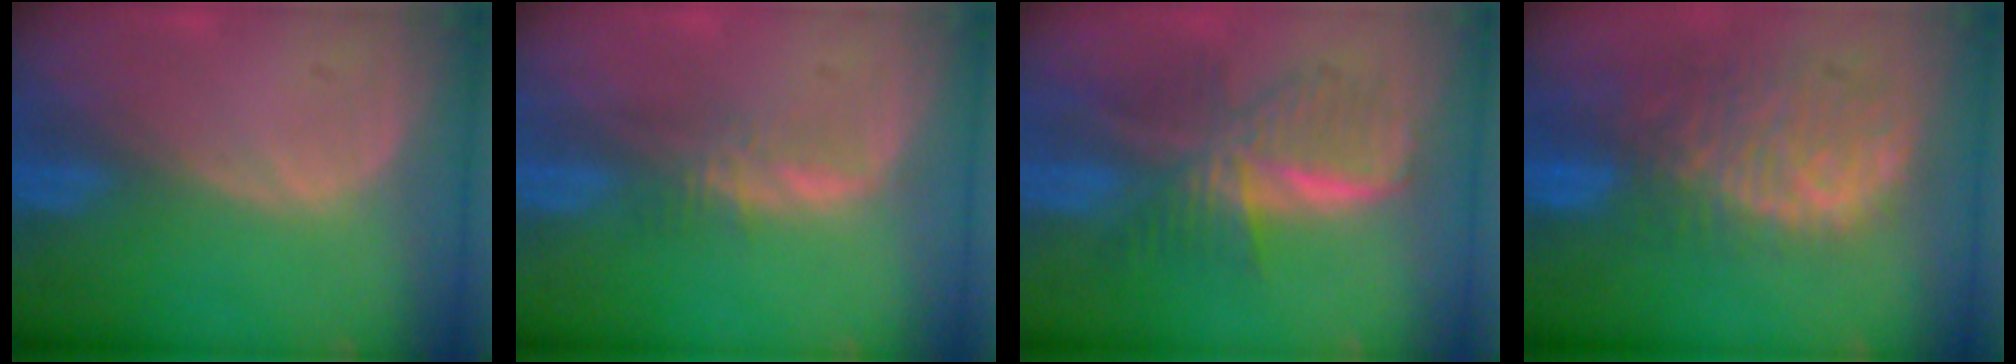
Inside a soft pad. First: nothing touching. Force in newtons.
{"total": 2.4, "press": 2.4, "slide": 0.2}
{"total": 8.1, "press": 8.1, "slide": 0.3}
{"total": 11.4, "press": 9.7, "slide": 5.9}